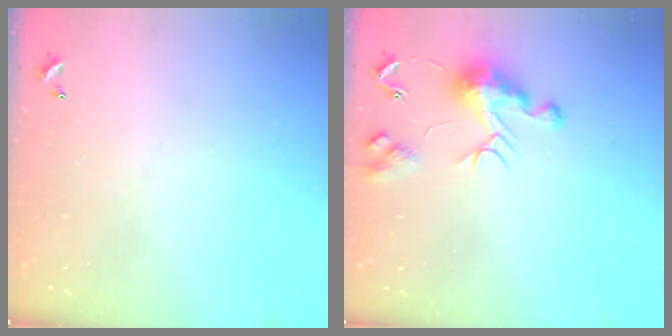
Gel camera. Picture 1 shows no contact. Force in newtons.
{"total": 9.6, "press": 9.5, "slide": 0.9}